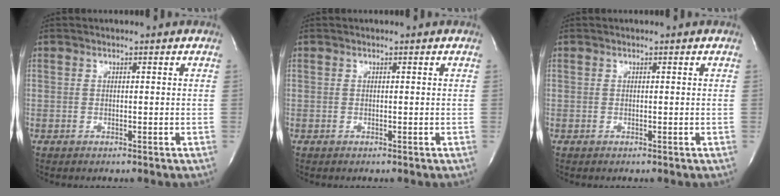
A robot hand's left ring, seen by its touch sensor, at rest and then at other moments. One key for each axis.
{"total": 0.0}
{"total": 0.0}